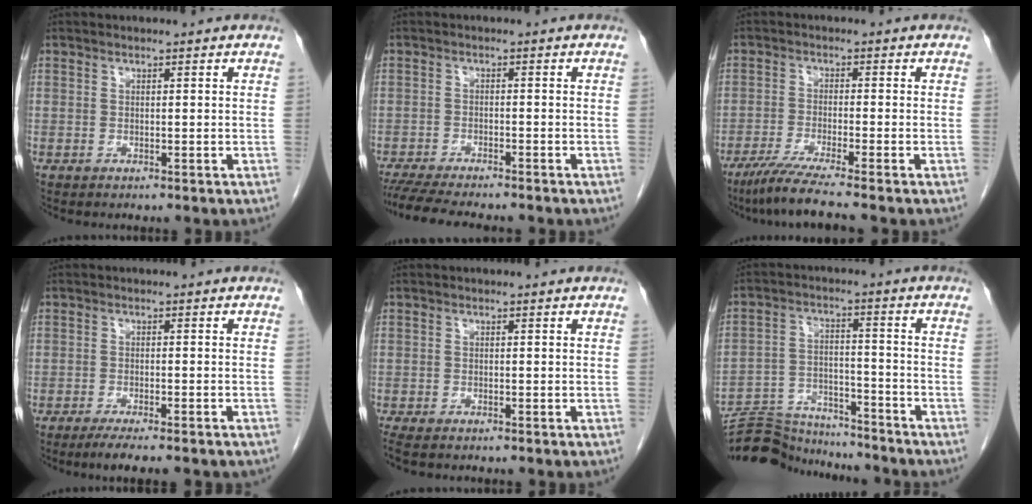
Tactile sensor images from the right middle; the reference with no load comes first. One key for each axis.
{"total": 10.0, "fx": -8.8, "fy": 1.0, "fz": 4.6, "tx": -0.072, "ty": -0.020, "tz": -0.134}
{"total": 6.9, "fx": -5.5, "fy": -1.5, "fz": 3.9, "tx": -0.066, "ty": -0.027, "tz": -0.100}
{"total": 6.5, "fx": -5.2, "fy": 0.7, "fz": 3.8, "tx": -0.048, "ty": -0.012, "tz": -0.073}
{"total": 3.1, "fx": -2.5, "fy": 0.9, "fz": 1.5, "tx": -0.027, "ty": -0.009, "tz": -0.039}
{"total": 13.3, "fx": -13.0, "fy": 2.2, "fz": 1.8, "tx": -0.028, "ty": 0.021, "tz": -0.207}